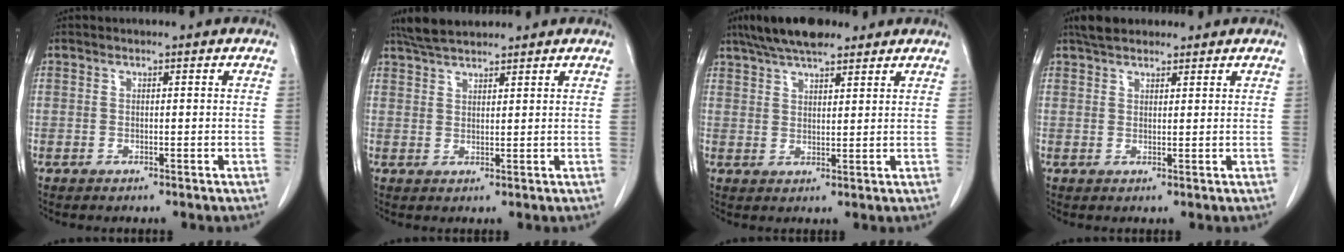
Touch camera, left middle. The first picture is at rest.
{"total": 5.6, "force": [5.0, 1.0, 2.2], "torque": [-0.045, 0.022, 0.095]}
{"total": 9.5, "force": [7.5, 2.4, 5.2], "torque": [-0.091, 0.025, 0.129]}
{"total": 4.6, "force": [3.8, 1.8, 1.8], "torque": [-0.032, 0.023, 0.067]}